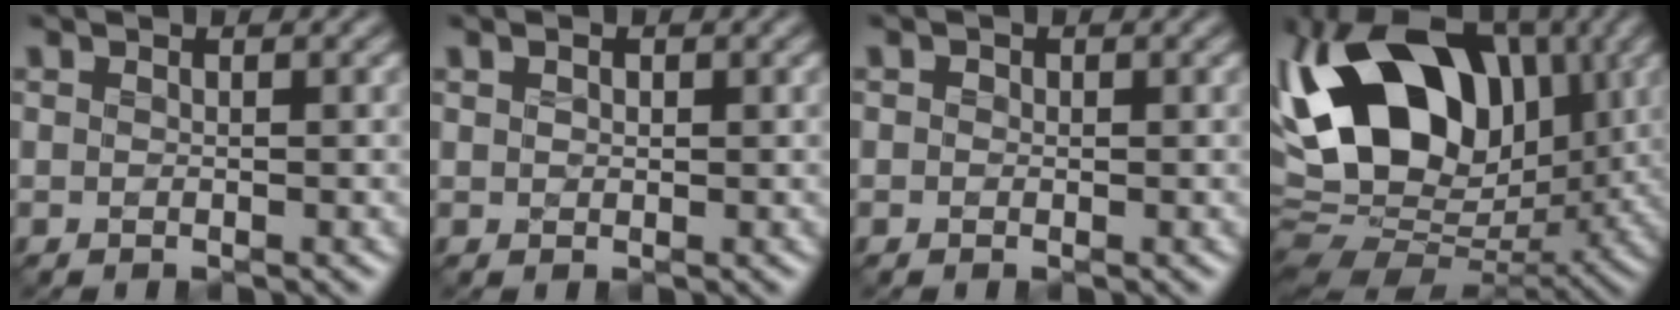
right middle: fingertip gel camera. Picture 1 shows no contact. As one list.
[{"total": 1.3, "force": [0.7, 1.0, 0.6], "torque": [-0.017, 0.005, 0.006]}, {"total": 0.8, "force": [0.2, 0.7, 0.4], "torque": [-0.004, -0.002, -0.005]}, {"total": 15.4, "force": [2.6, 9.9, 11.5], "torque": [-0.207, 0.024, 0.029]}]